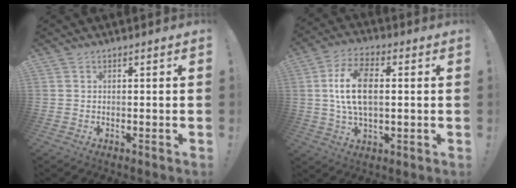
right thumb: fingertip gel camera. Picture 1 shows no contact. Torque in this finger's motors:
{"motor_torque": [1.16, 1.31, 0.62, 0.51, 0.34]}